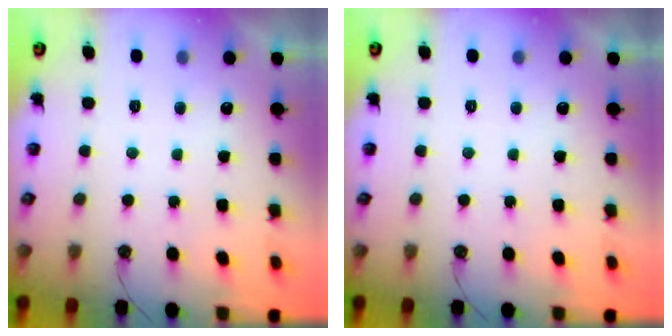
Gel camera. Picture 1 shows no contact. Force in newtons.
{"total": 0.0}